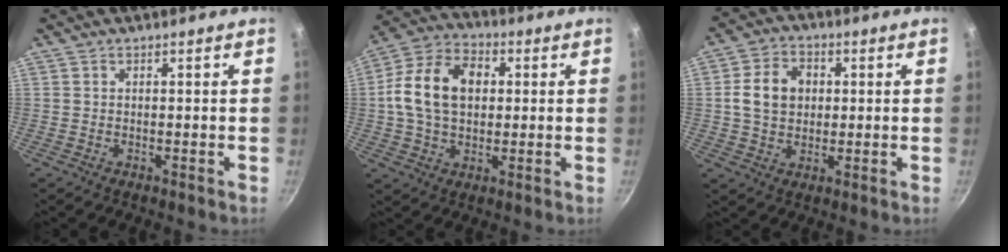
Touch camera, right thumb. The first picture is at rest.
{"total": 14.9, "force": [1.8, 10.5, 10.4], "torque": [-0.168, 0.021, 0.016]}
{"total": 9.3, "force": [1.3, 7.4, 5.5], "torque": [-0.079, 0.011, 0.015]}